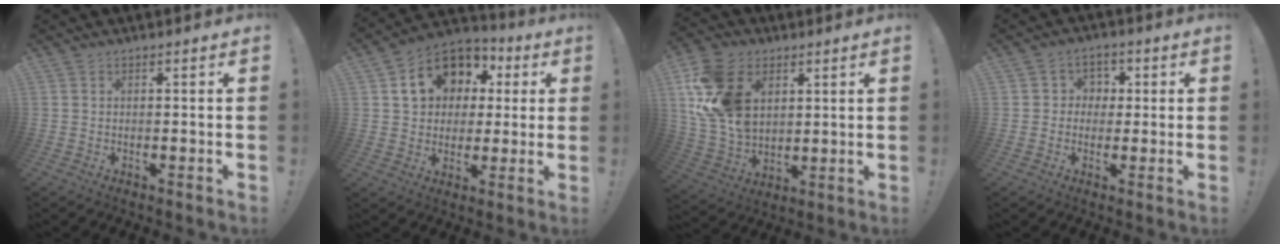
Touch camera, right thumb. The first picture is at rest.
{"total": 15.3, "force": [5.2, 12.3, 7.5], "torque": [-0.115, -0.010, 0.108]}
{"total": 19.4, "force": [6.3, 14.1, 11.7], "torque": [-0.243, -0.027, 0.121]}
{"total": 4.8, "force": [-0.2, 4.7, 1.0], "torque": [-0.019, 0.010, -0.003]}